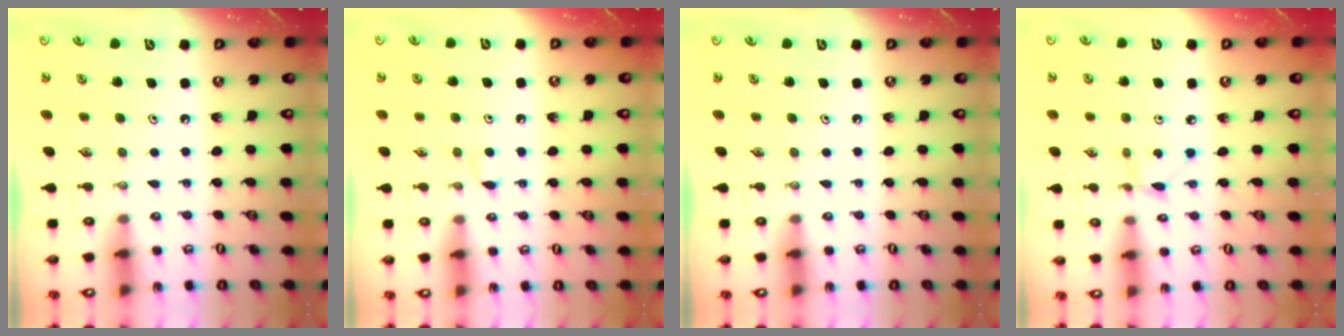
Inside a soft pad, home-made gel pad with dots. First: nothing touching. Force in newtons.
{"total": 2.8, "press": 2.8, "slide": 0.5}
{"total": 0.0}
{"total": 1.3, "press": 1.3, "slide": 0.1}